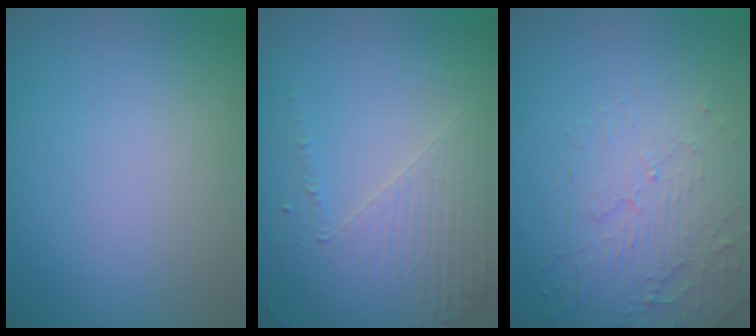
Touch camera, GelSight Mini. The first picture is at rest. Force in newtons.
{"total": 4.2, "press": 3.1, "slide": 2.9}
{"total": 5.2, "press": 3.2, "slide": 4.0}